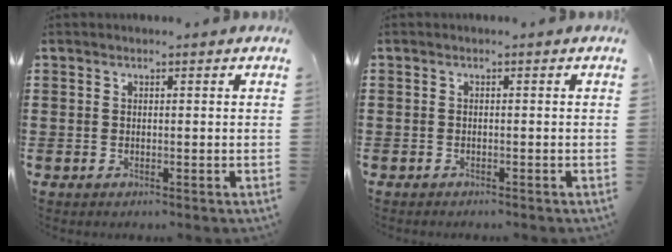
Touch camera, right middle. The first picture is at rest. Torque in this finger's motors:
{"motor_torque": [1.64, -0.50, 0.07, 0.00]}